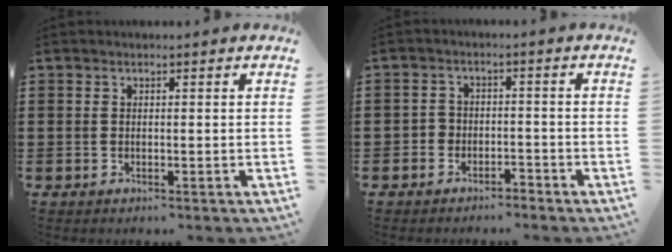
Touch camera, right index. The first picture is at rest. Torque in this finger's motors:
{"motor_torque": [-0.97, 1.17, 0.00, -0.01]}